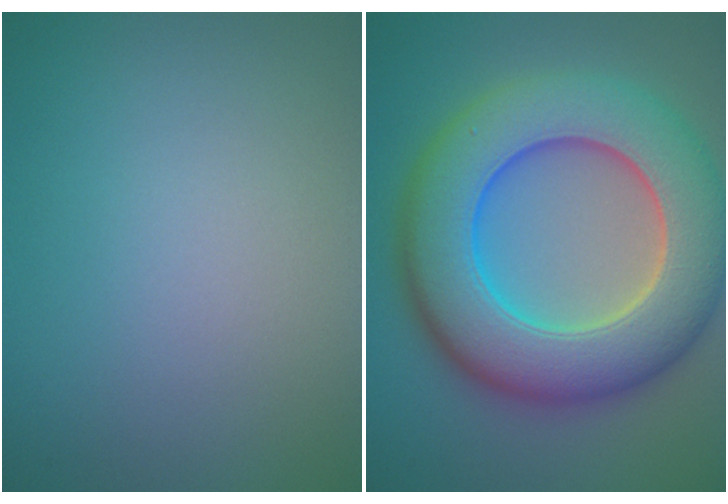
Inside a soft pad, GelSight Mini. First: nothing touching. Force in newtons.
{"total": 12.7, "press": 12.7, "slide": 0.8}